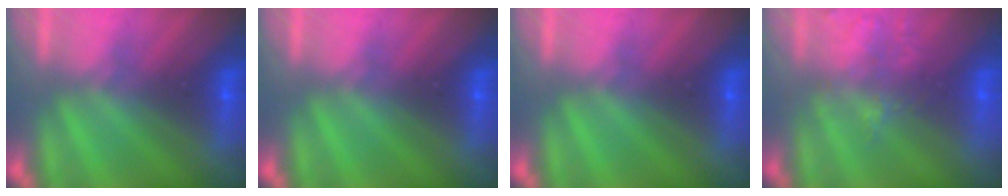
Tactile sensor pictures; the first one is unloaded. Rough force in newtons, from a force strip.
{"total": 0.0}
{"total": 0.0}
{"total": 1.7}